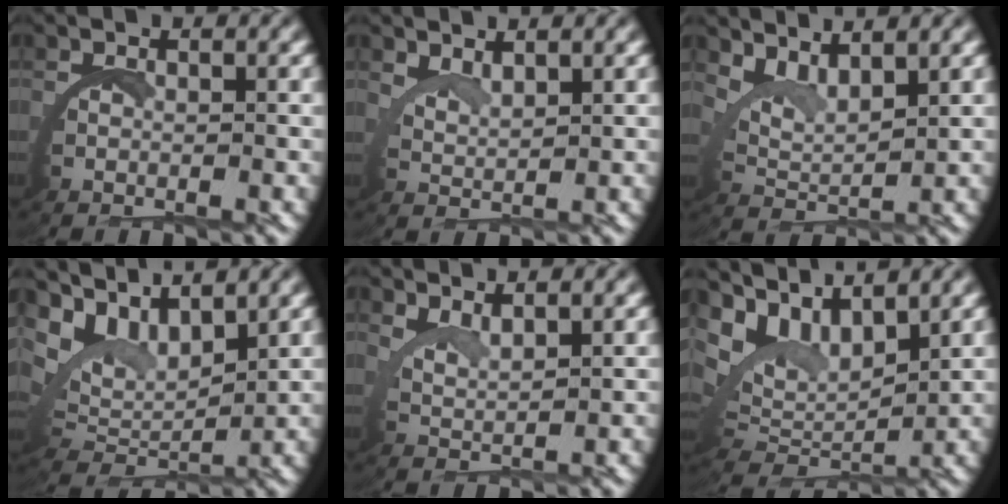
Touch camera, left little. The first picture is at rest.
{"total": 2.6, "force": [2.5, -0.5, 0.4], "torque": [-0.017, -0.005, 0.049]}
{"total": 4.3, "force": [3.4, 1.7, 1.9], "torque": [-0.056, -0.001, 0.054]}
{"total": 7.4, "force": [3.9, 4.4, 4.6], "torque": [-0.105, -0.001, 0.068]}
{"total": 2.7, "force": [2.5, -0.1, 0.9], "torque": [-0.030, -0.005, 0.047]}
{"total": 8.5, "force": [4.0, 5.2, 5.4], "torque": [-0.125, -0.002, 0.069]}